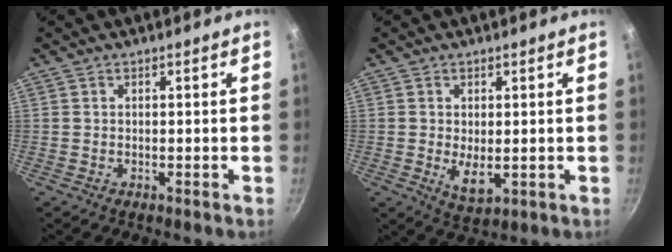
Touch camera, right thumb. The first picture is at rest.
{"total": 4.6, "force": [-0.2, 2.6, 3.8], "torque": [-0.060, -0.015, 0.007]}